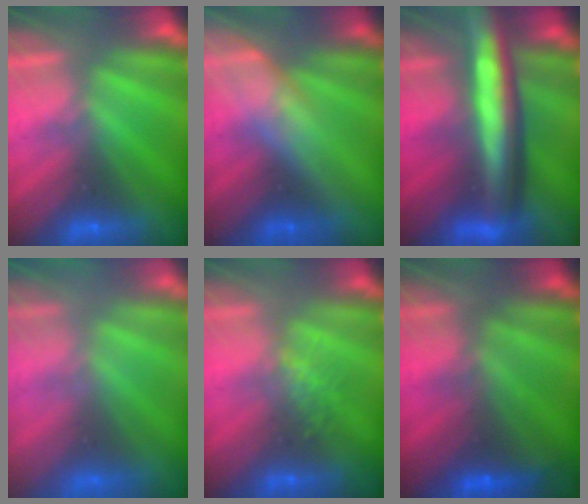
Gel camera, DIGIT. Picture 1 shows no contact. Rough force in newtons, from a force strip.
{"total": 2.8}
{"total": 6.6}
{"total": 7.4}
{"total": 2.6}
{"total": 6.3}